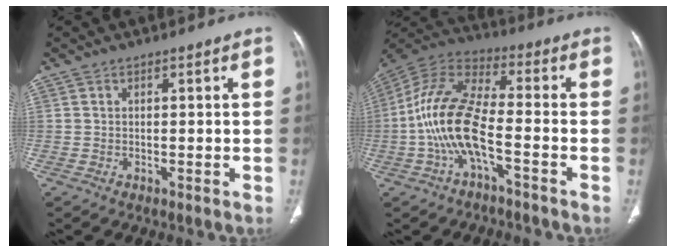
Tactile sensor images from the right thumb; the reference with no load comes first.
{"total": 14.0, "force": [-4.0, 5.0, 12.5], "torque": [-0.268, 0.043, -0.082]}